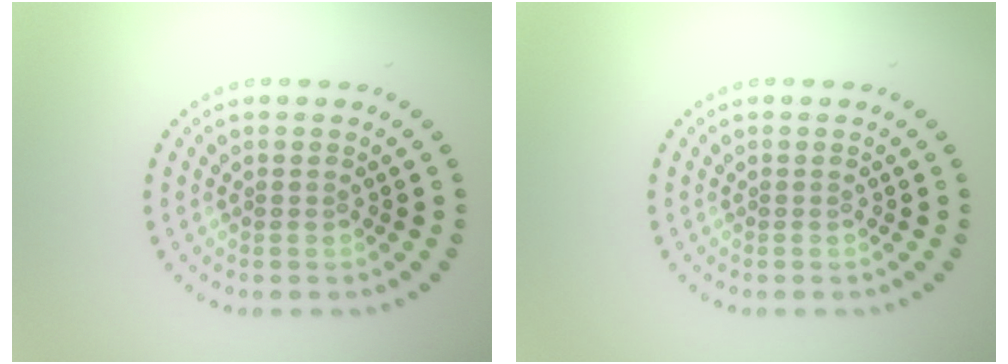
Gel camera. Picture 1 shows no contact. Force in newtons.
{"total": 0.0}